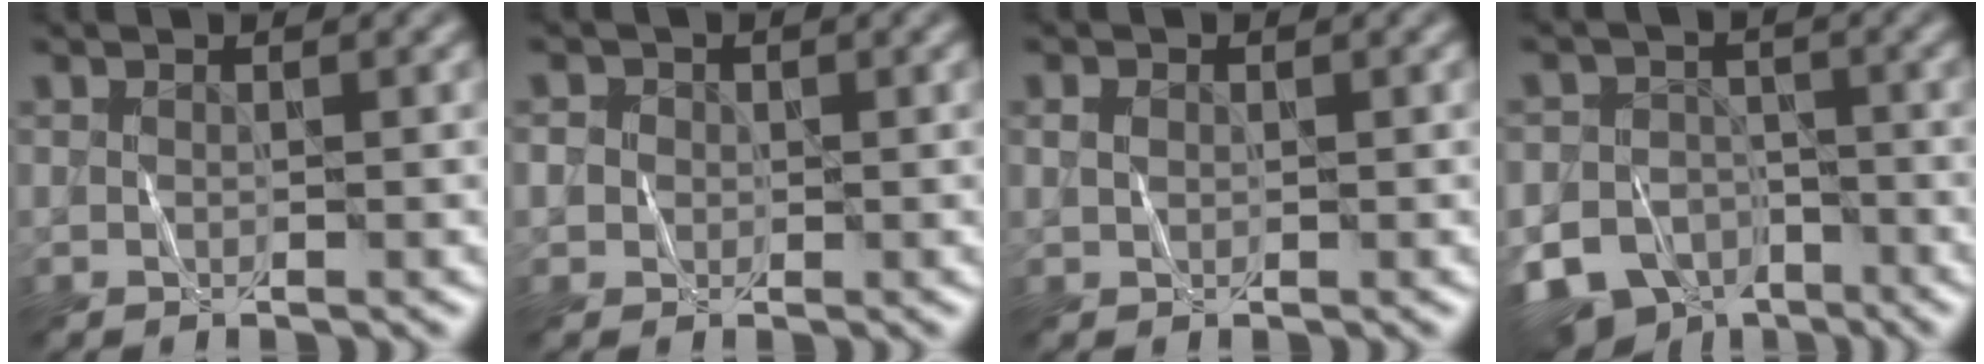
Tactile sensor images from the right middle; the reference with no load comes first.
{"total": 2.4, "force": [0.5, 2.2, 0.9], "torque": [-0.002, 0.011, -0.003]}
{"total": 1.0, "force": [0.2, 0.8, 0.5], "torque": [-0.011, 0.002, 0.003]}
{"total": 11.7, "force": [-7.5, 8.4, 3.2], "torque": [-0.046, -0.044, -0.130]}